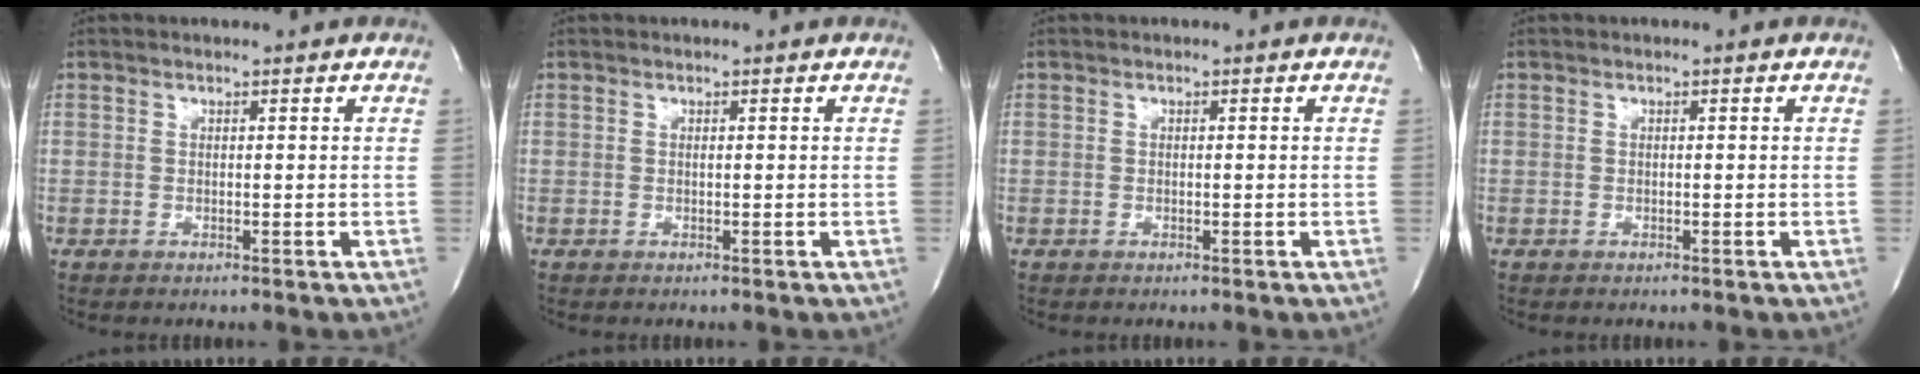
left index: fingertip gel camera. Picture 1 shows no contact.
{"total": 0.0}
{"total": 0.0}
{"total": 0.0}